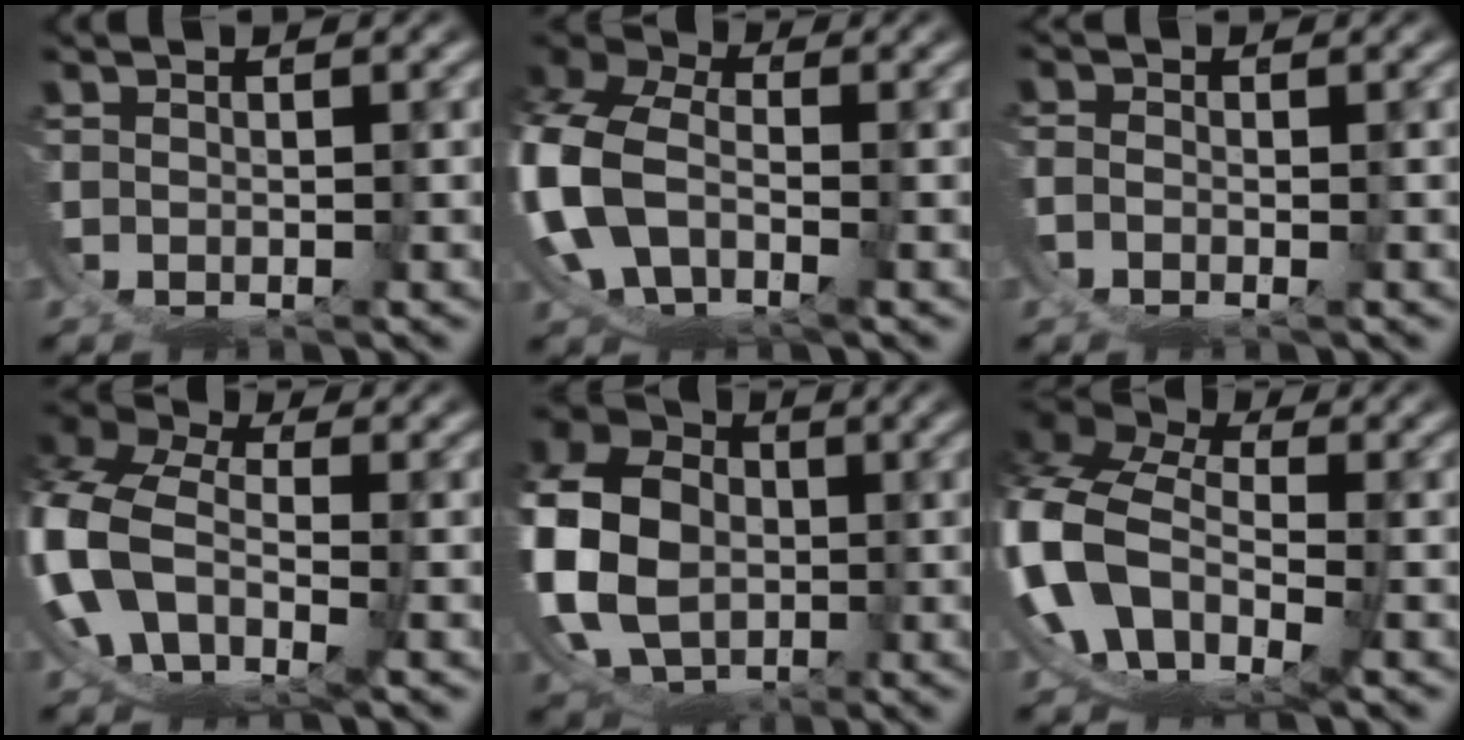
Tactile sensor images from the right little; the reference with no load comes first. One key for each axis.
{"total": 11.5, "fx": -1.2, "fy": 10.0, "fz": 5.5, "tx": -0.191, "ty": -0.038, "tz": -0.020}
{"total": 2.0, "fx": -1.2, "fy": 1.4, "fz": 0.9, "tx": -0.025, "ty": -0.014, "tz": -0.017}
{"total": 11.3, "fx": -1.8, "fy": 9.9, "fz": 5.3, "tx": -0.191, "ty": -0.048, "tz": -0.026}
{"total": 11.5, "fx": 1.3, "fy": 9.7, "fz": 6.0, "tx": -0.159, "ty": -0.041, "tz": 0.036}
{"total": 13.6, "fx": -1.0, "fy": 11.6, "fz": 7.0, "tx": -0.215, "ty": -0.047, "tz": -0.015}